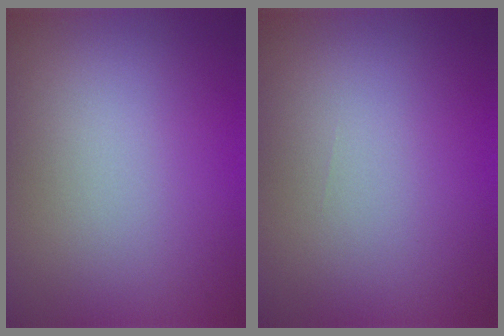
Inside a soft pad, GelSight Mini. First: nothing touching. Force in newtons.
{"total": 0.0}